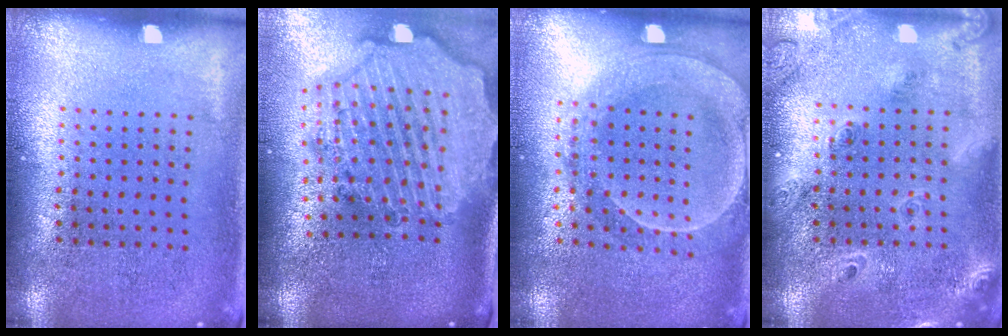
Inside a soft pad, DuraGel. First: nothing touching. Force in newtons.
{"total": 3.6, "press": 3.0, "slide": 2.0}
{"total": 2.1, "press": 2.0, "slide": 0.7}
{"total": 2.0, "press": 1.7, "slide": 0.9}